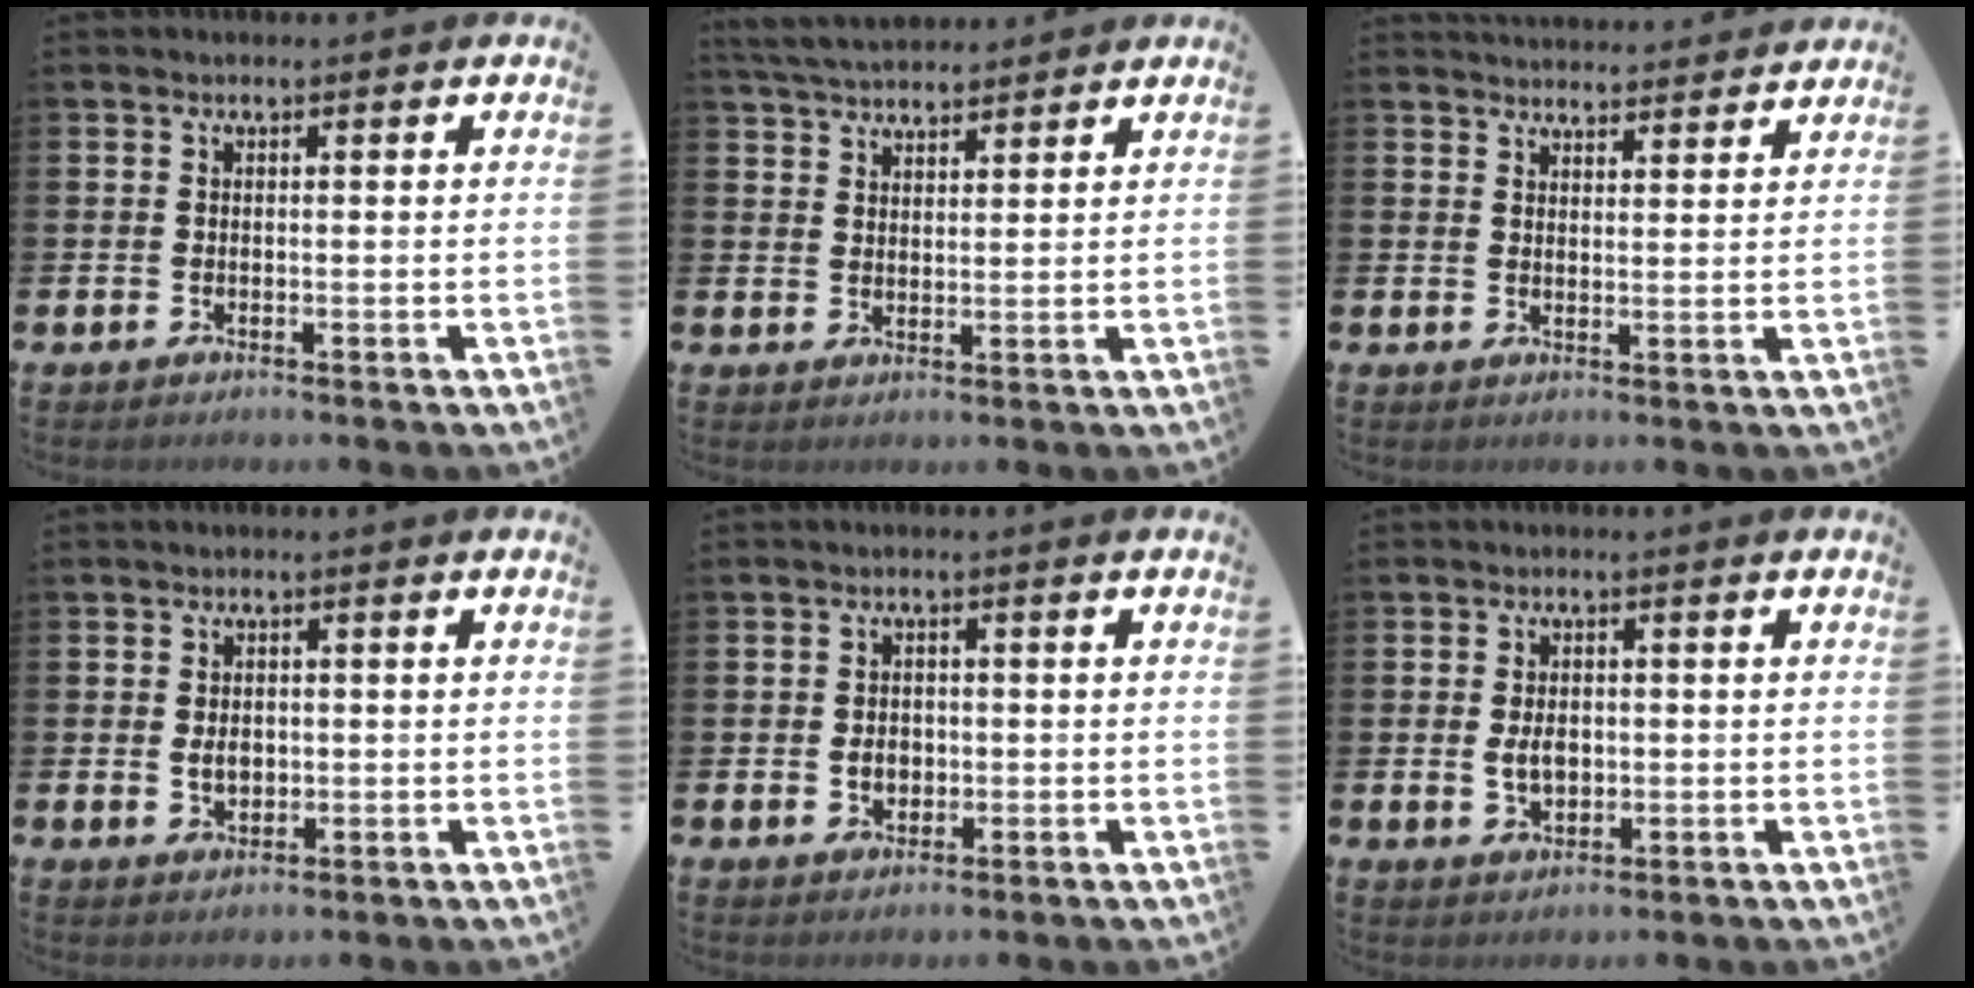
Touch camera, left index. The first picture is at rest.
{"total": 4.4, "force": [4.2, 0.9, 0.6], "torque": [-0.028, -0.015, 0.079]}
{"total": 3.7, "force": [3.7, 0.4, -0.1], "torque": [0.005, -0.024, 0.066]}
{"total": 2.3, "force": [0.1, 1.6, 1.6], "torque": [-0.009, -0.002, -0.005]}
{"total": 2.4, "force": [-0.1, 1.9, 1.5], "torque": [-0.009, -0.002, -0.010]}
{"total": 3.1, "force": [0.0, 2.1, 2.3], "torque": [-0.022, -0.002, -0.006]}